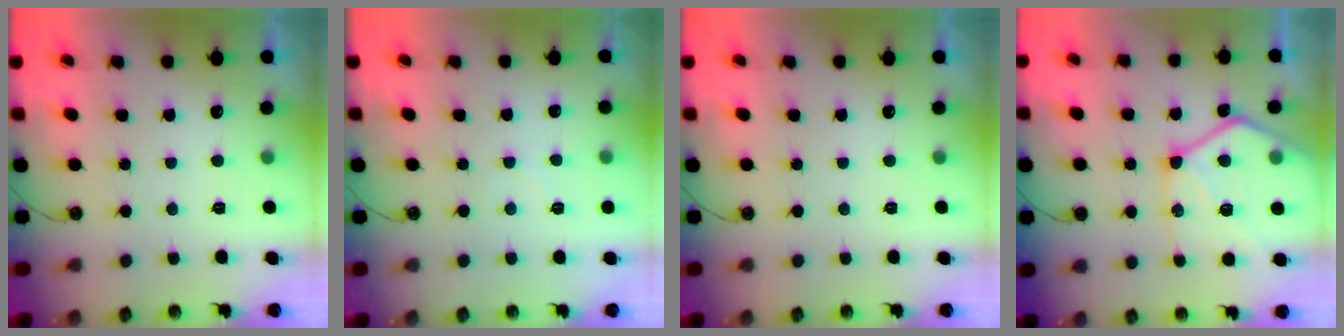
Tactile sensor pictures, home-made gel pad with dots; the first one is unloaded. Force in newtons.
{"total": 4.6, "press": 4.6, "slide": 0.5}
{"total": 0.0}
{"total": 17.4, "press": 17.3, "slide": 1.8}